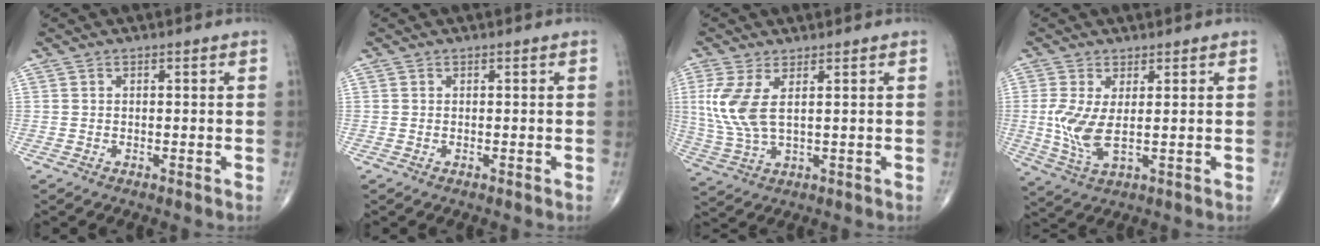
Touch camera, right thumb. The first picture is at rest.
{"total": 0.0}
{"total": 8.4, "force": [2.0, 3.3, 7.4], "torque": [-0.189, -0.009, 0.050]}
{"total": 7.2, "force": [0.4, 2.7, 6.7], "torque": [-0.156, -0.016, 0.013]}